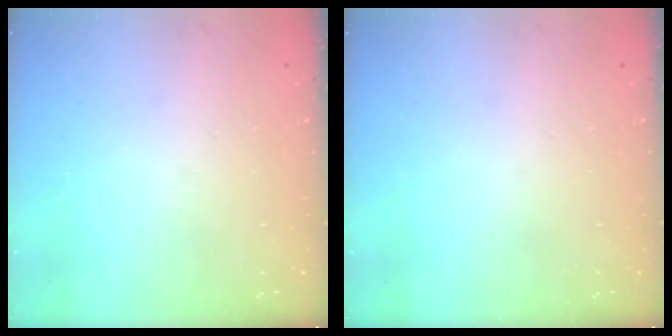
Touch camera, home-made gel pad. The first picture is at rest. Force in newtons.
{"total": 0.0}